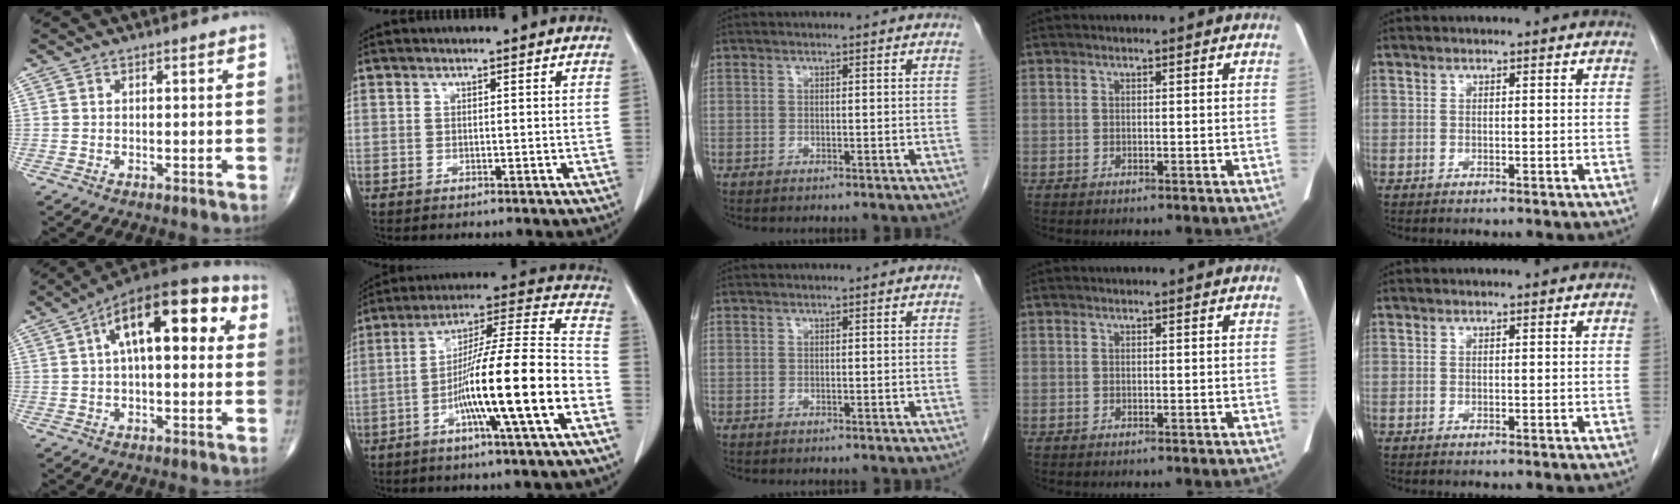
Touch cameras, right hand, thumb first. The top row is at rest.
{"thumb": {"total": 19.4, "force": [5.3, 8.6, 16.5], "torque": [-0.233, 0.031, 0.072]}, "index": {"total": 18.3, "force": [-6.1, -0.2, 17.2], "torque": [-0.283, 0.003, -0.105]}}